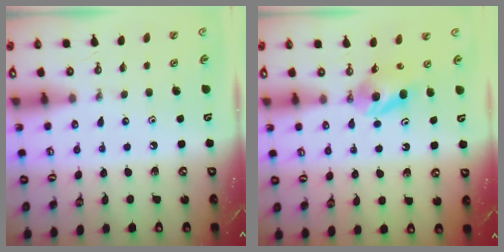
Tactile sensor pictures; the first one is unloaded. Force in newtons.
{"total": 5.2, "press": 5.0, "slide": 1.2}